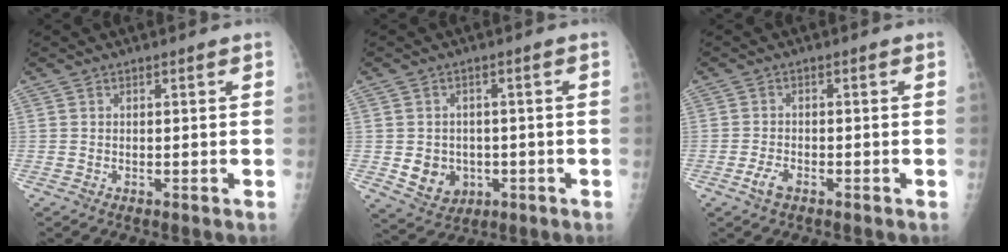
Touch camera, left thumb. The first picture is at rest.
{"total": 6.5, "force": [-1.2, 5.6, 3.0], "torque": [-0.025, 0.005, -0.005]}
{"total": 2.7, "force": [-1.6, 1.3, 1.7], "torque": [-0.039, 0.006, -0.030]}